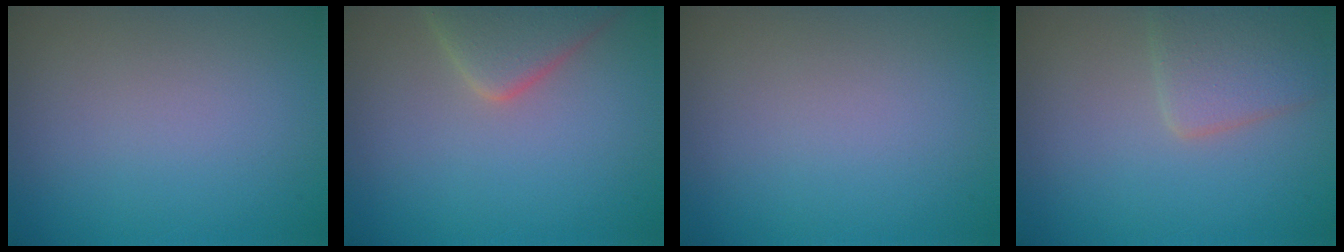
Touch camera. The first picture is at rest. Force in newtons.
{"total": 4.3, "press": 4.3, "slide": 0.2}
{"total": 0.0}
{"total": 3.4, "press": 3.4, "slide": 0.3}